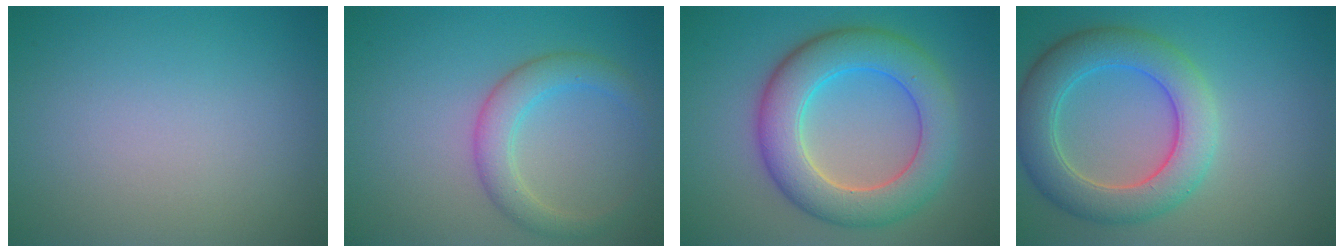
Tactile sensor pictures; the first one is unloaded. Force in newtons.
{"total": 3.3, "press": 3.3, "slide": 0.2}
{"total": 7.7, "press": 7.7, "slide": 0.1}
{"total": 6.6, "press": 6.5, "slide": 0.5}